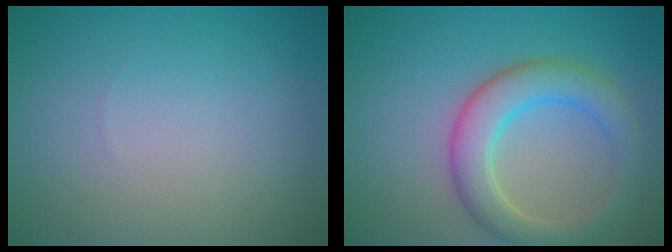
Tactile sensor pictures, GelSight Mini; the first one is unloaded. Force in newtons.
{"total": 5.0, "press": 5.0, "slide": 0.2}